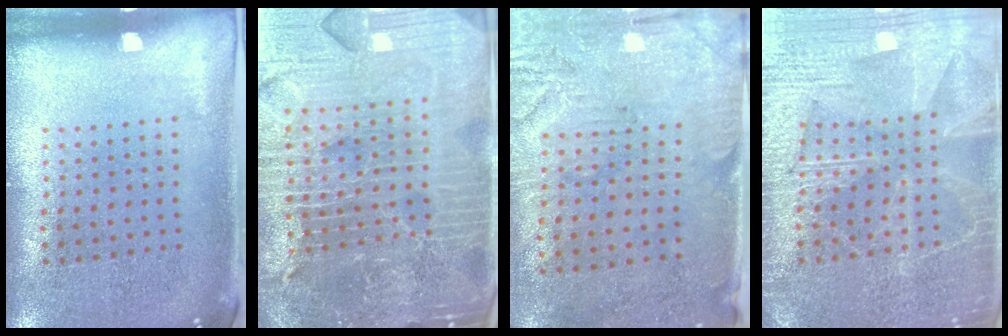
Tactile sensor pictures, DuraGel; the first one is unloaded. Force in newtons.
{"total": 6.6, "press": 5.8, "slide": 3.2}
{"total": 3.0, "press": 2.5, "slide": 1.7}
{"total": 5.9, "press": 5.8, "slide": 0.7}